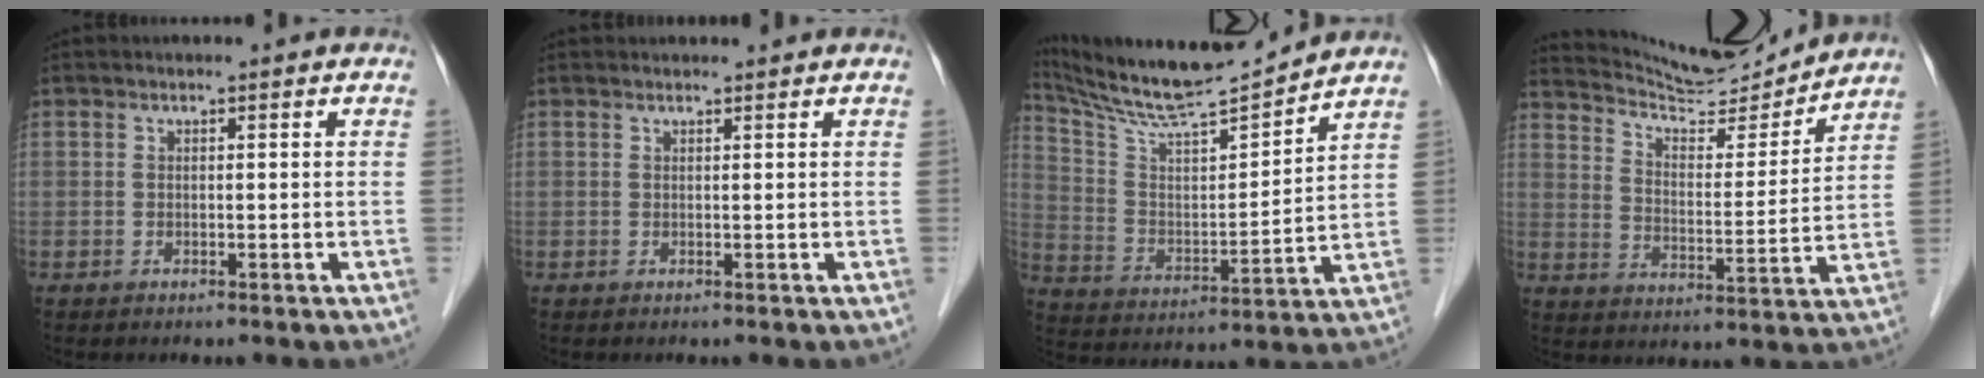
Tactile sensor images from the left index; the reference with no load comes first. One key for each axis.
{"total": 2.1, "fx": 2.1, "fy": 0.5, "fz": 0.2, "tx": -0.006, "ty": 0.022, "tz": 0.027}
{"total": 15.1, "fx": 14.4, "fy": -0.4, "fz": 4.5, "tx": -0.098, "ty": -0.008, "tz": 0.258}
{"total": 14.1, "fx": 13.7, "fy": 0.9, "fz": 2.9, "tx": -0.059, "ty": -0.009, "tz": 0.212}